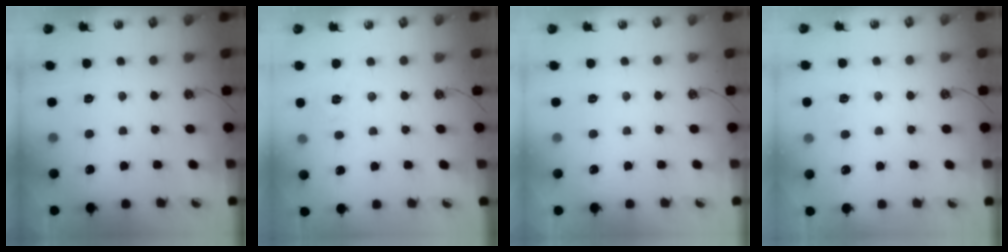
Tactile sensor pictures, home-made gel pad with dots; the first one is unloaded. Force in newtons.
{"total": 3.7, "press": 3.7, "slide": 0.4}
{"total": 0.0}
{"total": 2.9, "press": 2.9, "slide": 0.4}